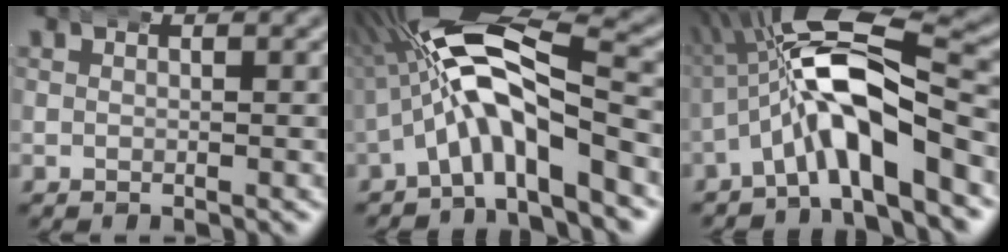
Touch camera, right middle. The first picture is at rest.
{"total": 10.8, "force": [0.7, 5.1, 9.5], "torque": [-0.183, -0.008, 0.008]}
{"total": 8.9, "force": [-0.5, 3.9, 8.0], "torque": [-0.147, 0.002, -0.015]}